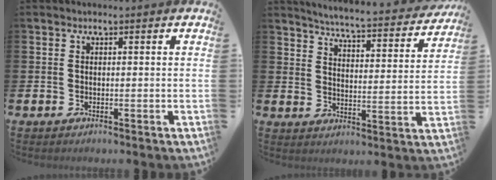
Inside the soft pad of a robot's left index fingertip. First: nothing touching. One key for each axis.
{"total": 5.0, "fx": 4.9, "fy": 0.0, "fz": 1.3, "tx": -0.044, "ty": -0.043, "tz": 0.077}